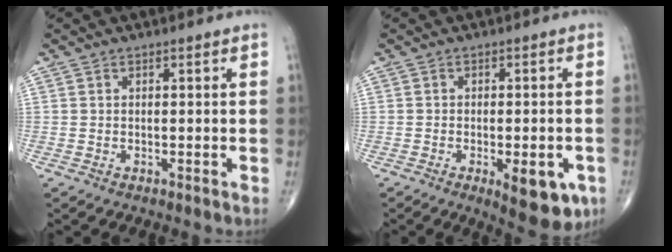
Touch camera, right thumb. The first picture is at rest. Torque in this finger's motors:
{"motor_torque": [1.13, 1.20, -0.13, -0.30, 0.23]}